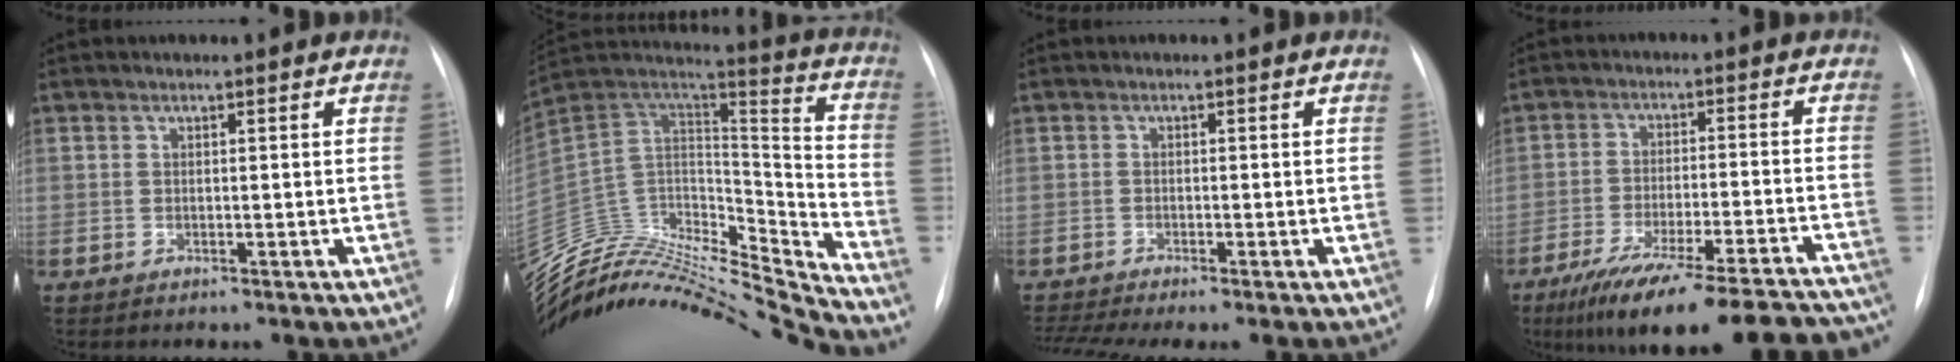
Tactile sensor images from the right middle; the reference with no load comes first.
{"total": 26.9, "force": [-26.2, 2.5, 5.3], "torque": [-0.107, 0.048, -0.423]}
{"total": 4.7, "force": [-3.7, -0.3, 2.9], "torque": [-0.056, -0.005, -0.064]}
{"total": 23.8, "force": [-20.5, 2.8, 11.7], "torque": [-0.134, -0.019, -0.289]}